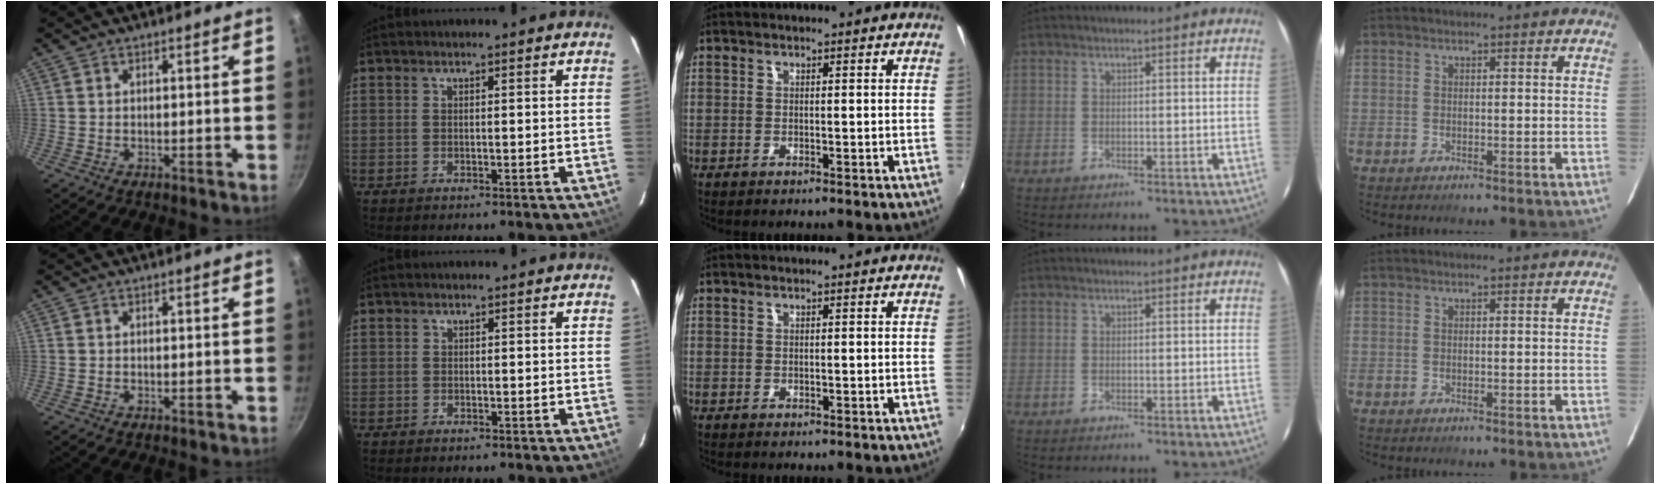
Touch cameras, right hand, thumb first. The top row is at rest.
{"index": {"total": 0.6, "force": [-0.3, 0.6, -0.1], "torque": [-0.001, 0.002, -0.005]}}